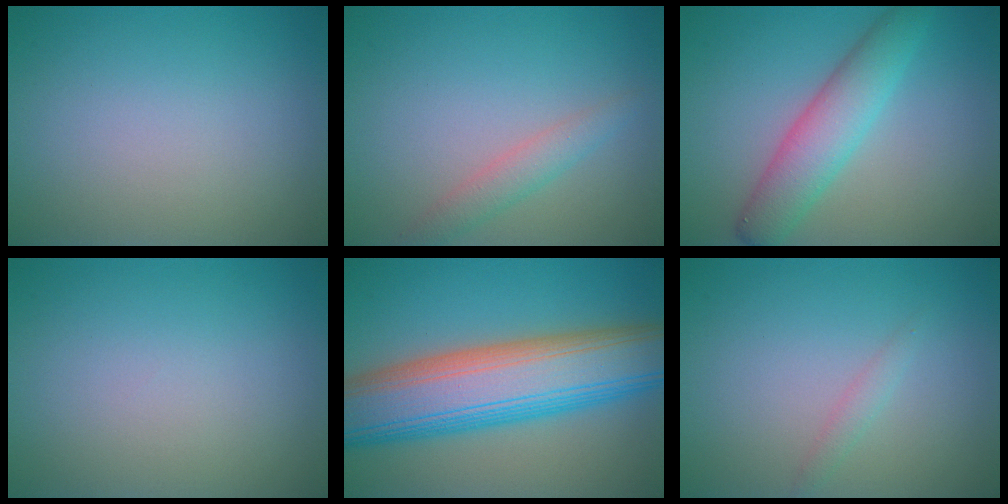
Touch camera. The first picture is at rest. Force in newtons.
{"total": 2.0, "press": 2.0, "slide": 0.0}
{"total": 4.8, "press": 4.8, "slide": 0.1}
{"total": 0.0}
{"total": 12.6, "press": 12.6, "slide": 0.7}
{"total": 0.9, "press": 0.9, "slide": 0.0}